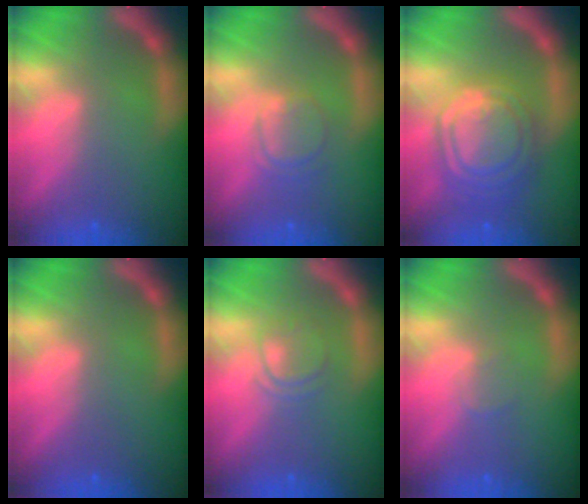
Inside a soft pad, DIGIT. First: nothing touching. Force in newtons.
{"total": 3.0}
{"total": 9.5}
{"total": 0.0}
{"total": 2.4}
{"total": 1.0}